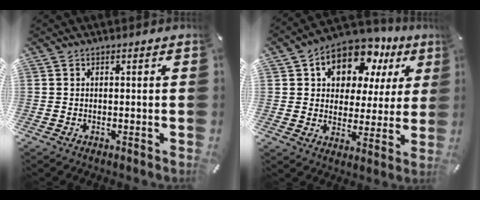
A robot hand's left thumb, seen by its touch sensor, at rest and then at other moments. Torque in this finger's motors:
{"motor_torque": [2.36, 2.38, 1.60, -1.17, 0.13]}